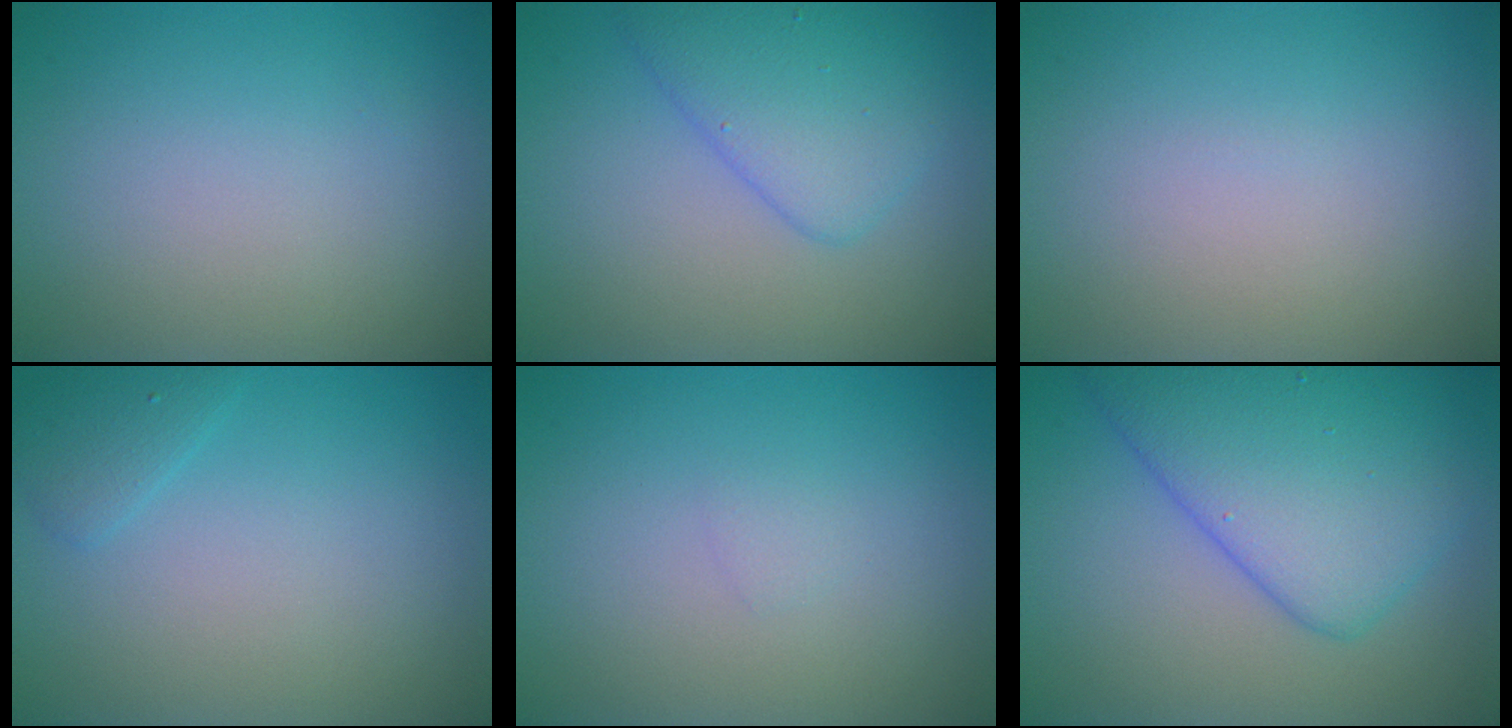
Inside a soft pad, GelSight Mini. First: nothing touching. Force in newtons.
{"total": 4.1, "press": 4.0, "slide": 0.3}
{"total": 0.0}
{"total": 1.4, "press": 1.4, "slide": 0.1}
{"total": 0.5, "press": 0.5, "slide": 0.0}
{"total": 8.1, "press": 8.1, "slide": 0.1}